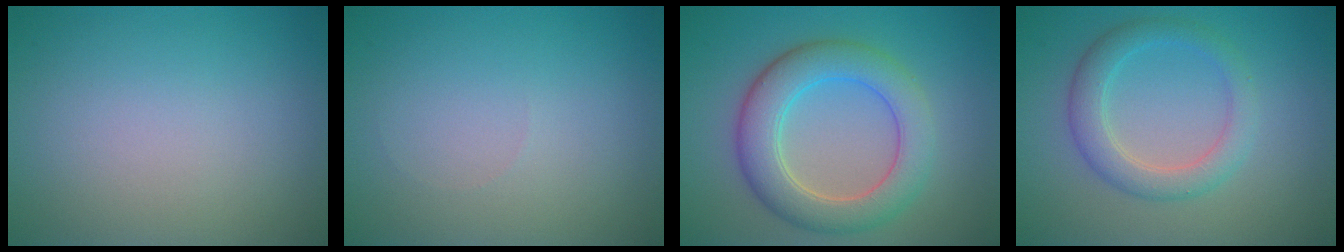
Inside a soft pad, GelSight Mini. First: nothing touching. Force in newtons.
{"total": 0.0}
{"total": 6.2, "press": 6.2, "slide": 0.2}
{"total": 3.4, "press": 3.4, "slide": 0.1}